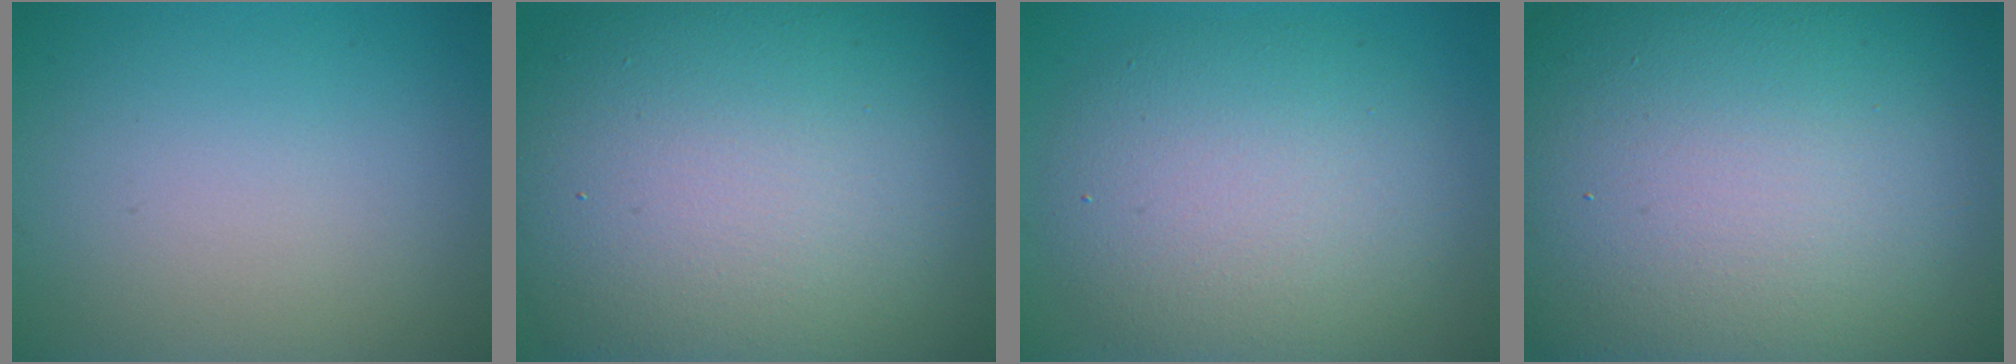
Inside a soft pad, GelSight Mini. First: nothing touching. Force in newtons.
{"total": 17.2, "press": 17.2, "slide": 1.1}
{"total": 7.8, "press": 7.8, "slide": 0.3}
{"total": 25.5, "press": 25.4, "slide": 1.3}